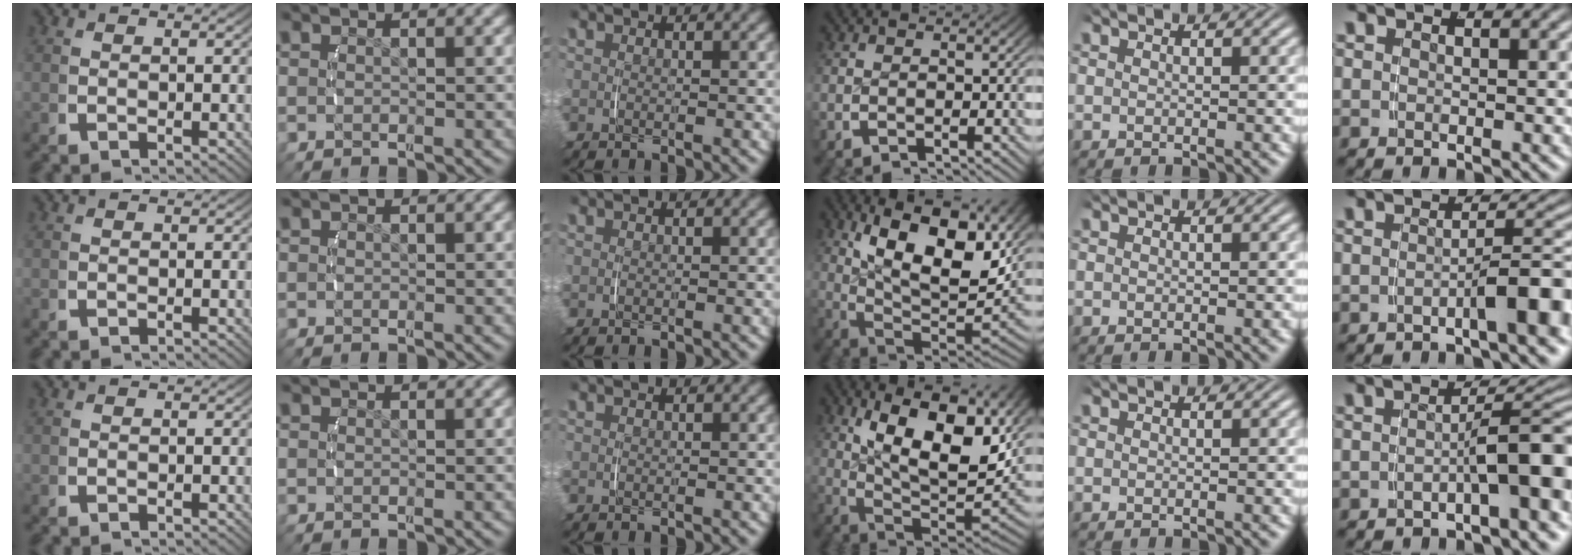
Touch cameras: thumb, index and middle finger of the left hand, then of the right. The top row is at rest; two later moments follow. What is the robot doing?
{"motion": "lift_and_place", "object": "phone"}